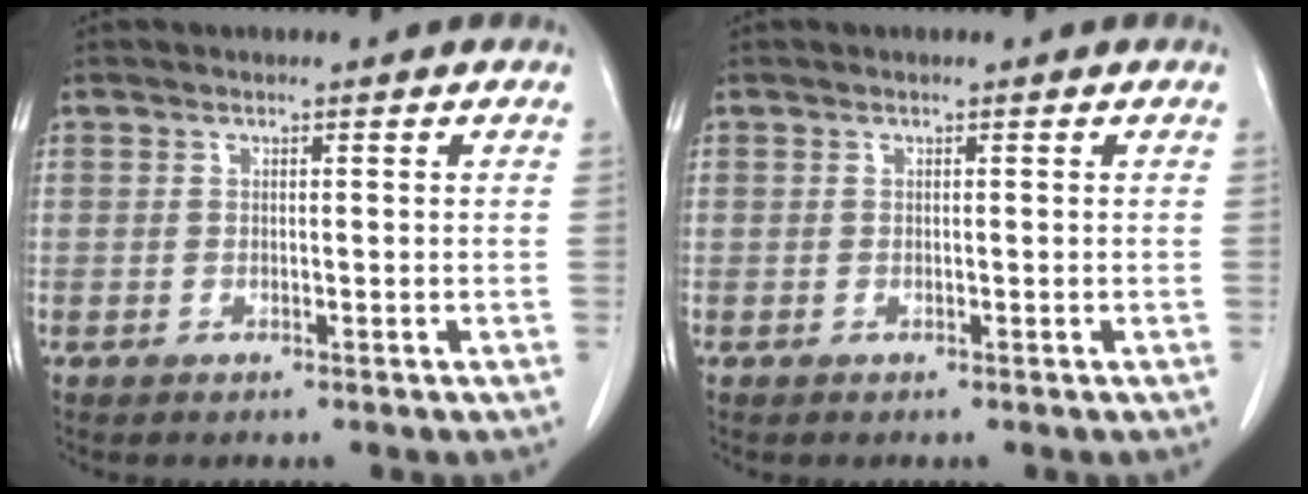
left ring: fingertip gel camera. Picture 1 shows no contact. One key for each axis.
{"total": 0.0}